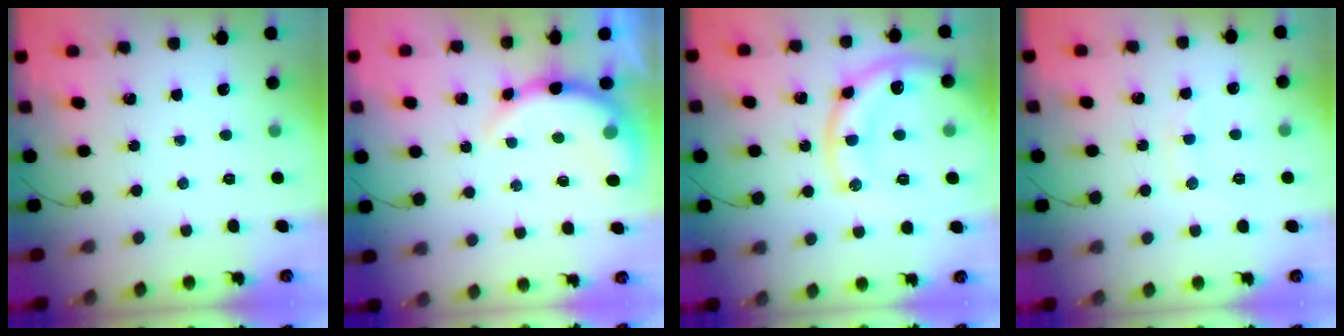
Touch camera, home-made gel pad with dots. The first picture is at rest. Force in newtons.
{"total": 9.8, "press": 9.7, "slide": 1.5}
{"total": 15.2, "press": 15.1, "slide": 1.7}
{"total": 6.9, "press": 6.8, "slide": 1.2}